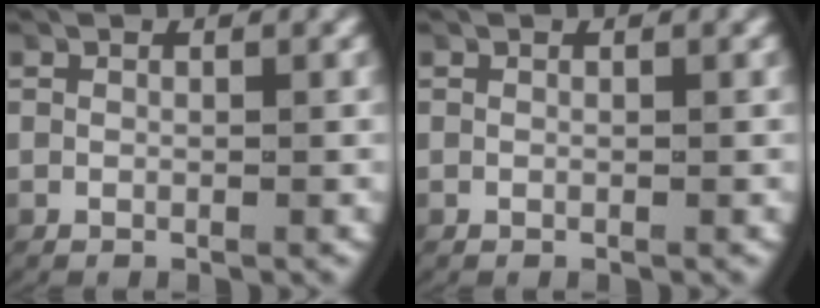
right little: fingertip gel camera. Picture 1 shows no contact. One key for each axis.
{"total": 0.0}